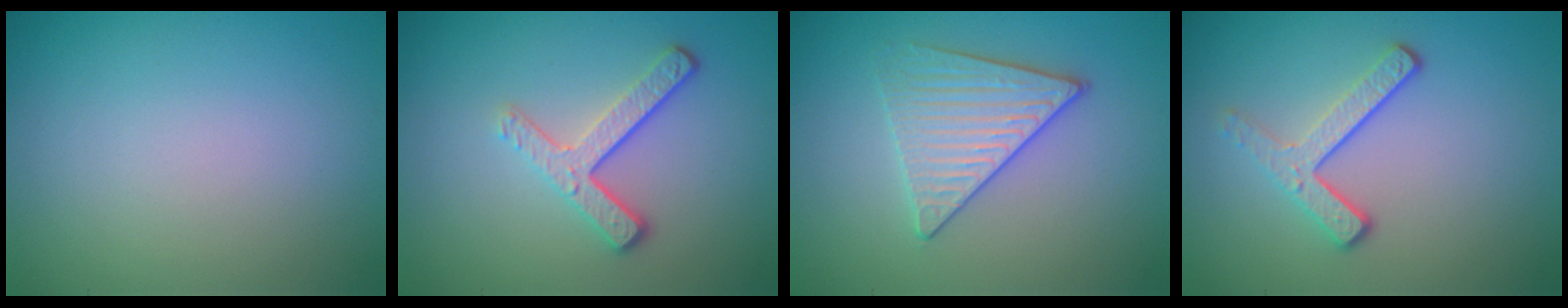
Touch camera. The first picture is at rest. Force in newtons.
{"total": 3.4, "press": 2.6, "slide": 2.3}
{"total": 3.5, "press": 3.4, "slide": 1.1}
{"total": 3.2, "press": 2.3, "slide": 2.2}